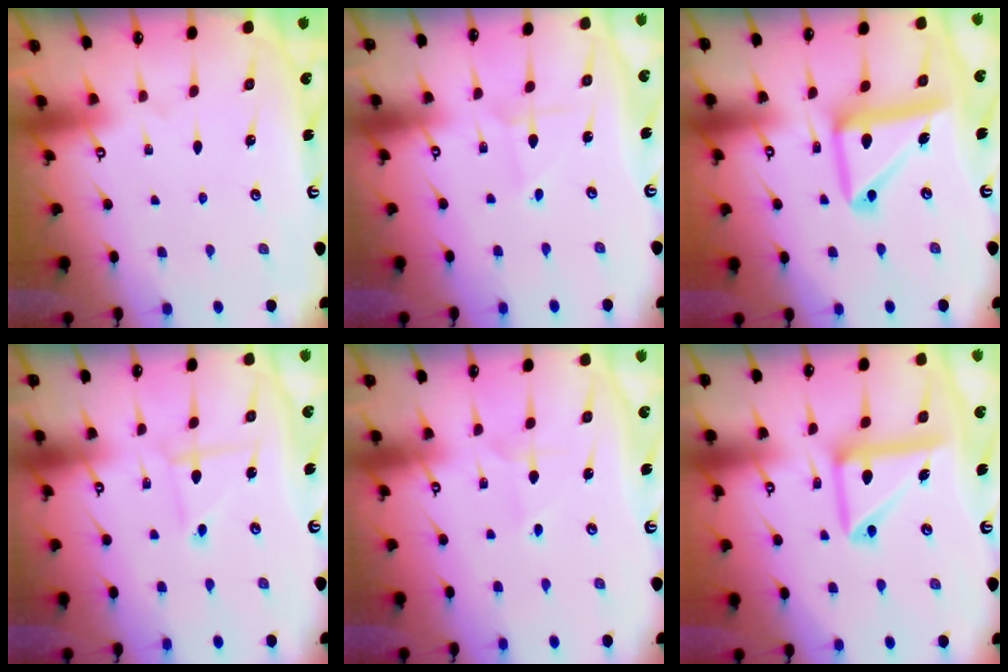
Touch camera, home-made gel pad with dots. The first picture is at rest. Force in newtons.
{"total": 2.0, "press": 2.0, "slide": 0.2}
{"total": 16.5, "press": 16.5, "slide": 1.4}
{"total": 1.8, "press": 1.8, "slide": 0.2}
{"total": 1.9, "press": 1.9, "slide": 0.1}
{"total": 13.9, "press": 13.8, "slide": 1.8}